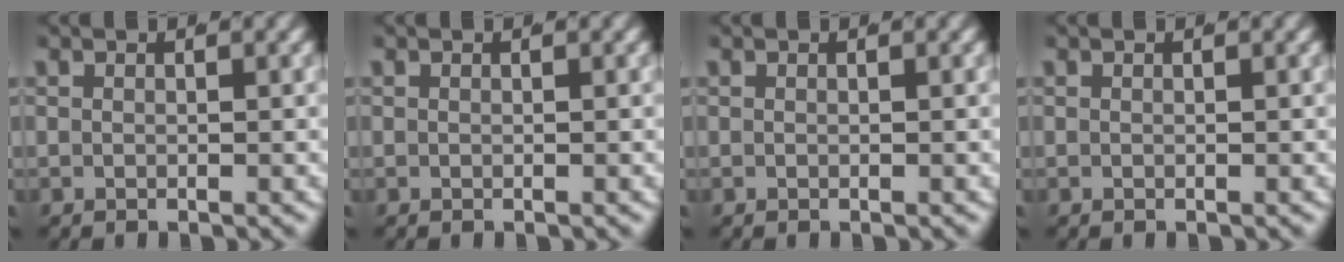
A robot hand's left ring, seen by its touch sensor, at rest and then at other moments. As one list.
[{"total": 0.0}, {"total": 0.0}, {"total": 0.0}]